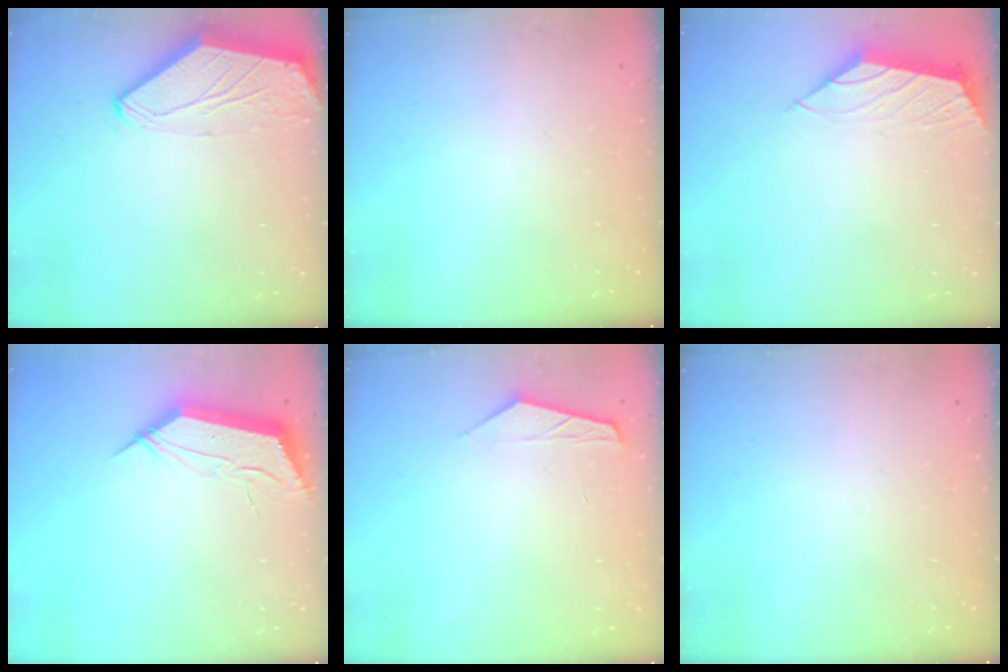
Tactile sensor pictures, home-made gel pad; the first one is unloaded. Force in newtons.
{"total": 0.0}
{"total": 1.8, "press": 1.7, "slide": 0.5}
{"total": 11.7, "press": 11.7, "slide": 0.6}
{"total": 3.4, "press": 3.4, "slide": 0.4}
{"total": 0.0}